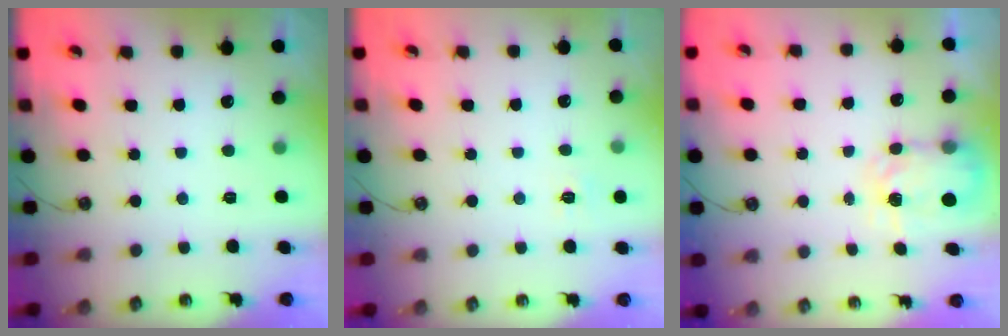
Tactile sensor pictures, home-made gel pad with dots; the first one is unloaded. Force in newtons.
{"total": 4.4, "press": 4.3, "slide": 0.5}
{"total": 5.1, "press": 5.1, "slide": 0.4}